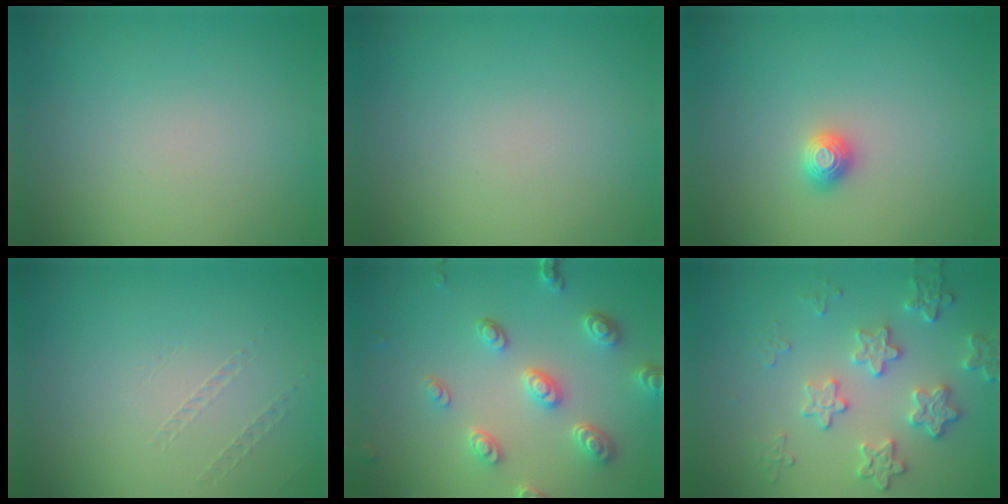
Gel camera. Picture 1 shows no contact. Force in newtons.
{"total": 0.0}
{"total": 1.2, "press": 1.1, "slide": 0.2}
{"total": 0.5, "press": 0.2, "slide": 0.5}
{"total": 4.6, "press": 3.6, "slide": 2.8}
{"total": 4.0, "press": 3.5, "slide": 2.0}